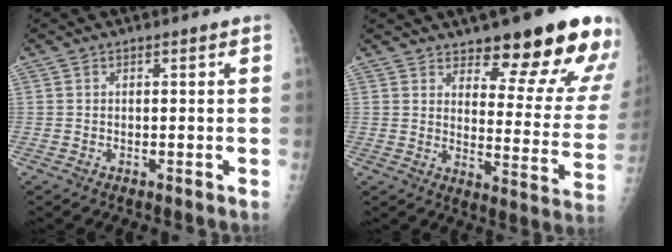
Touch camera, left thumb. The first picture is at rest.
{"total": 19.7, "force": [13.6, 6.0, 12.9], "torque": [-0.119, -0.088, 0.177]}